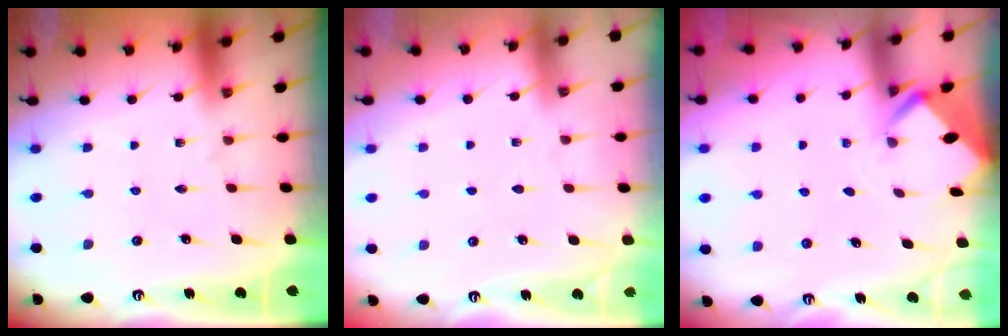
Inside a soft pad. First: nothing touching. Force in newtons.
{"total": 2.9, "press": 2.8, "slide": 0.4}
{"total": 2.2, "press": 2.2, "slide": 0.2}